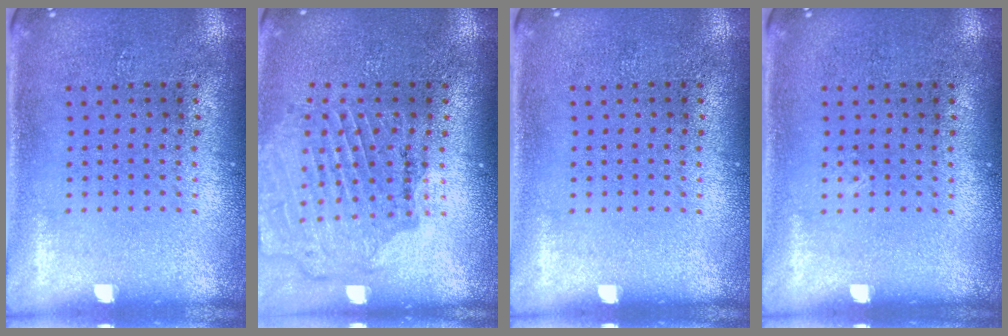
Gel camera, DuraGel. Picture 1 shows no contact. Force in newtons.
{"total": 1.6, "press": 1.6, "slide": 0.0}
{"total": 0.0}
{"total": 0.0}